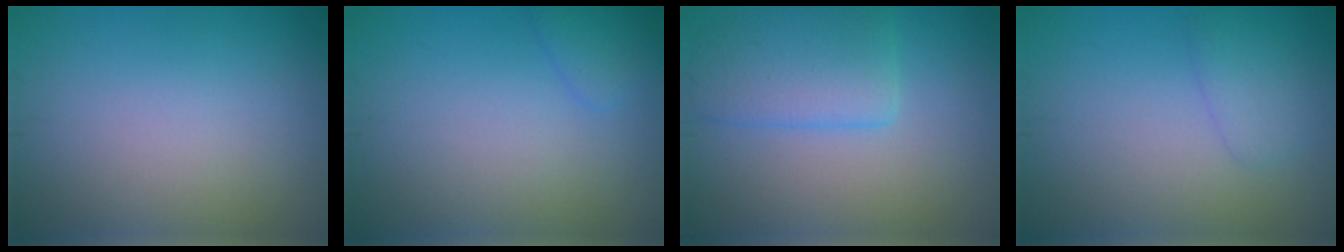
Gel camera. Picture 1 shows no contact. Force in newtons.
{"total": 1.3, "press": 1.3, "slide": 0.1}
{"total": 4.2, "press": 4.2, "slide": 0.3}
{"total": 1.8, "press": 1.8, "slide": 0.0}